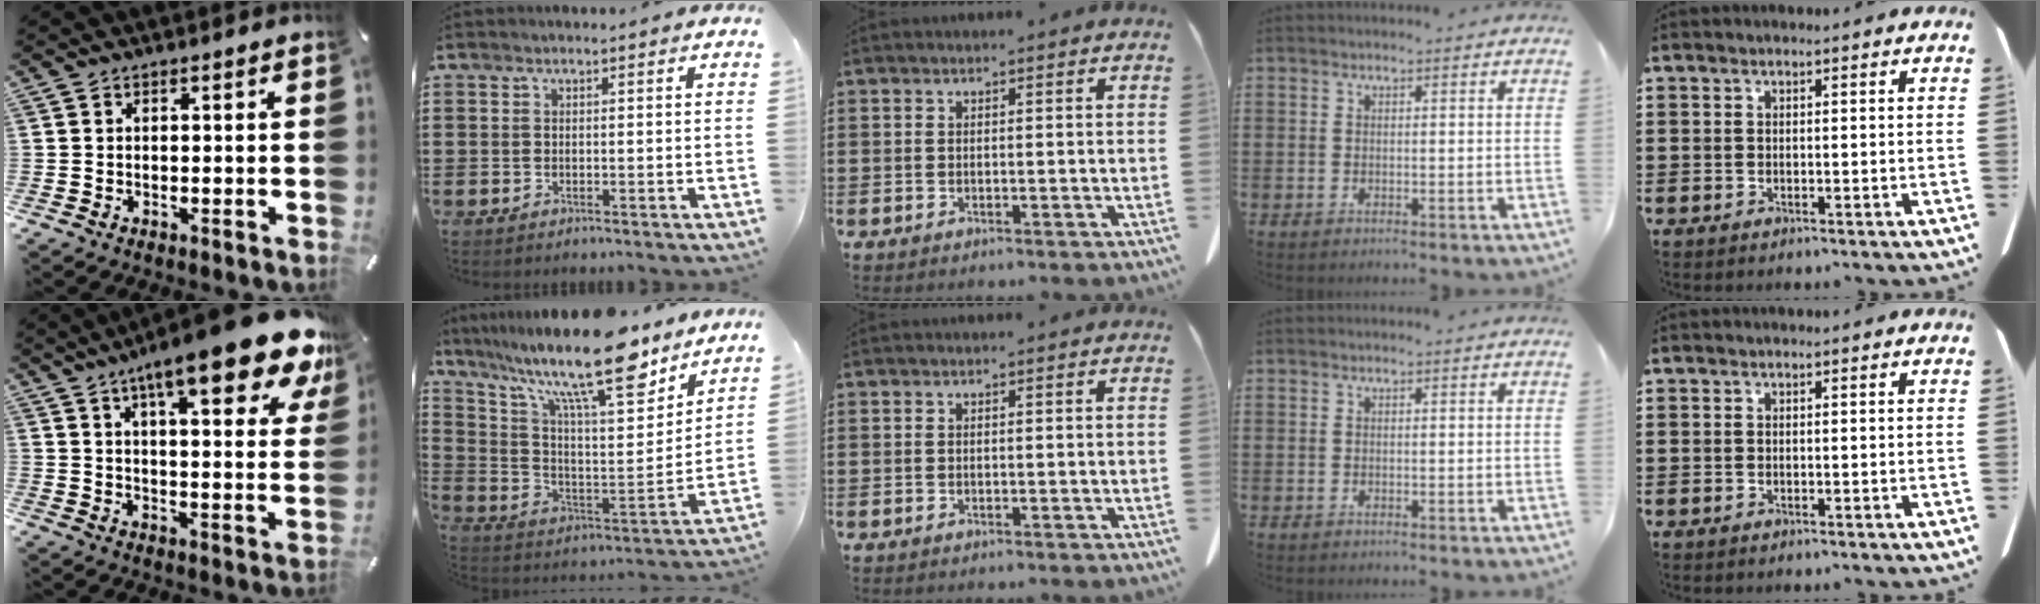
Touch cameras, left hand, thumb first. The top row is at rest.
{"thumb": {"total": 20.3, "force": [12.4, 5.4, 15.1], "torque": [-0.232, -0.064, 0.194]}, "index": {"total": 17.6, "force": [12.9, 4.0, 11.3], "torque": [-0.222, -0.070, 0.217]}}